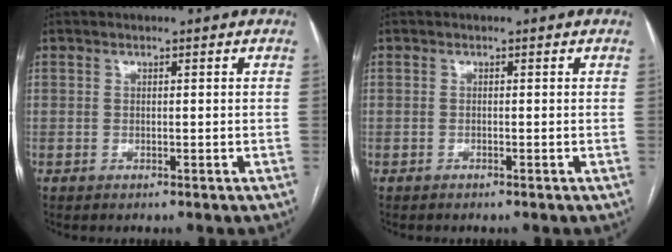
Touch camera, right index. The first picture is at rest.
{"total": 0.0}